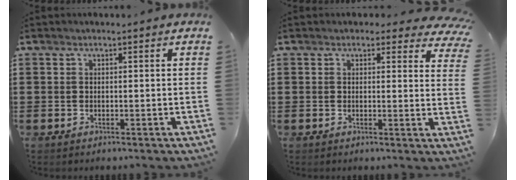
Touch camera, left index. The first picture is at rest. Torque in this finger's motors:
{"motor_torque": [2.14, 0.00, 0.39, 0.02]}